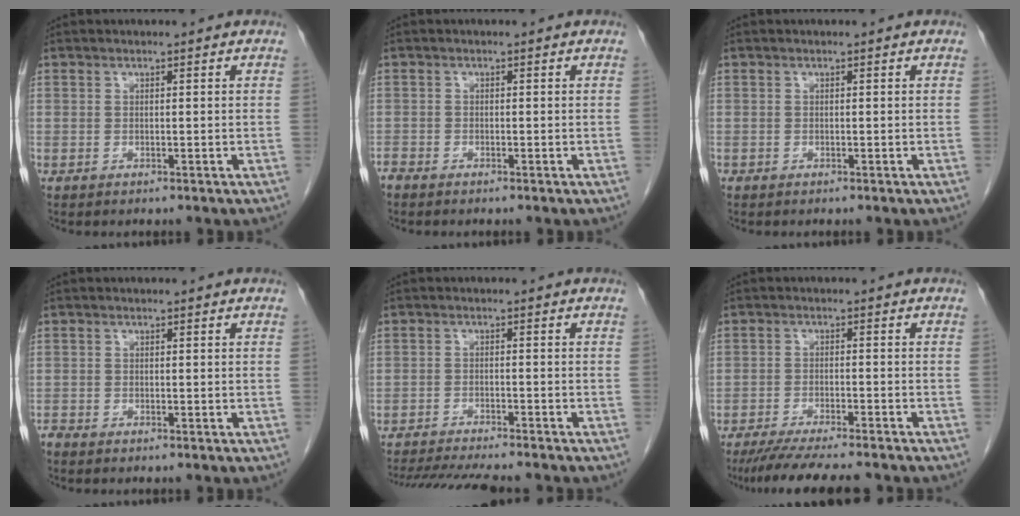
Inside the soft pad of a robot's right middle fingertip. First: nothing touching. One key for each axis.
{"total": 1.3, "fx": -1.2, "fy": 0.3, "fz": 0.3, "tx": -0.011, "ty": -0.002, "tz": -0.025}
{"total": 0.0}
{"total": 0.8, "fx": -0.8, "fy": 0.1, "fz": 0.1, "tx": -0.010, "ty": -0.003, "tz": -0.017}
{"total": 13.9, "fx": -12.5, "fy": 1.3, "fz": 6.0, "tx": -0.098, "ty": -0.021, "tz": -0.179}
{"total": 11.9, "fx": -10.3, "fy": 0.8, "fz": 5.9, "tx": -0.082, "ty": -0.025, "tz": -0.153}